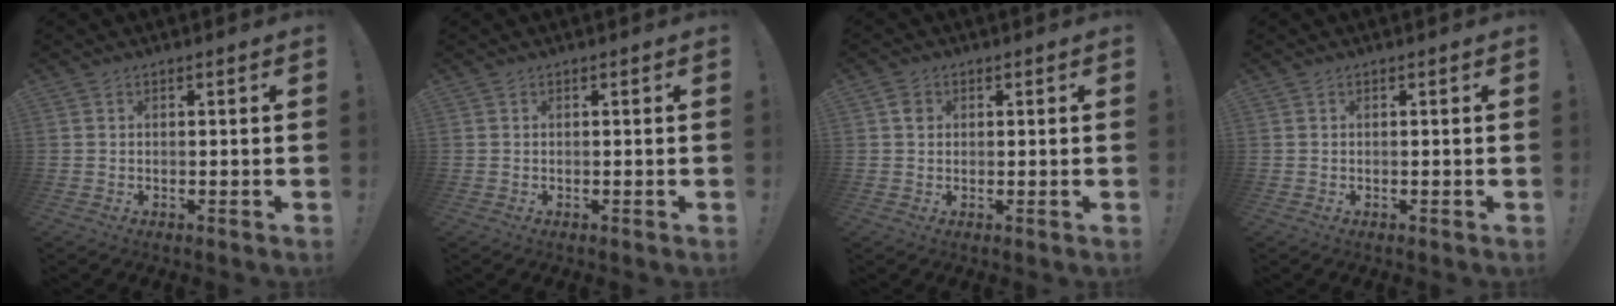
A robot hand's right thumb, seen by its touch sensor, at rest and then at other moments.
{"total": 0.0}
{"total": 2.4, "force": [0.6, 2.1, 1.0], "torque": [-0.008, 0.001, 0.009]}
{"total": 0.0}